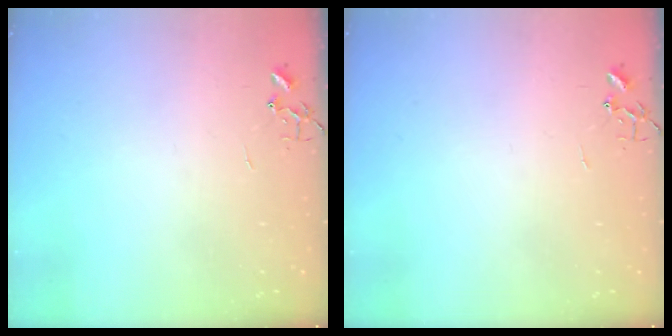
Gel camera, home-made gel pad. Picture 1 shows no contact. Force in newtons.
{"total": 0.0}